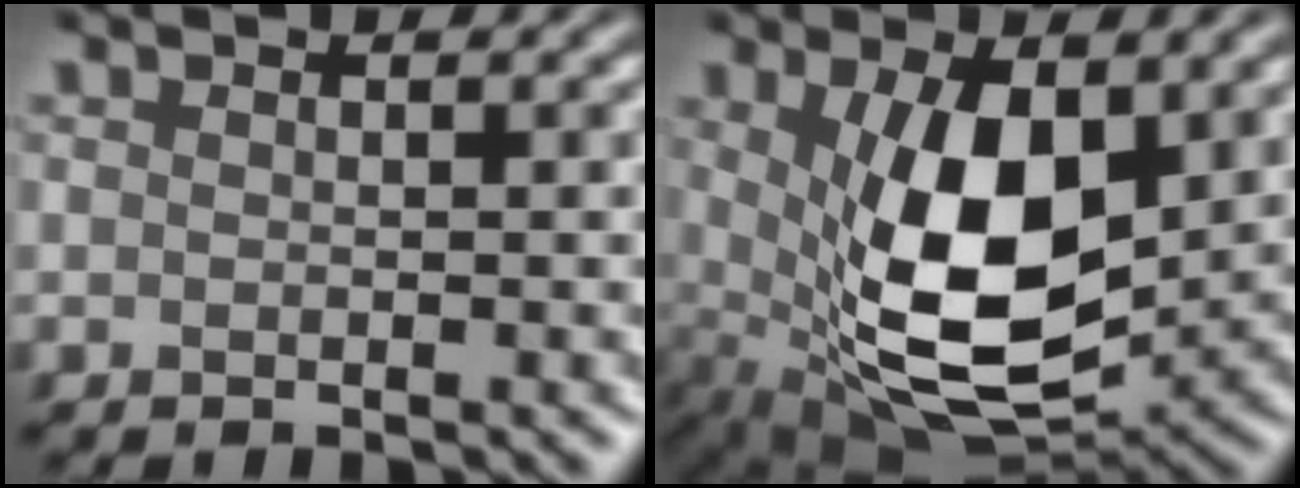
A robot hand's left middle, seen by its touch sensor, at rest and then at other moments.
{"total": 9.7, "force": [1.0, 4.8, 8.4], "torque": [-0.161, -0.010, 0.035]}